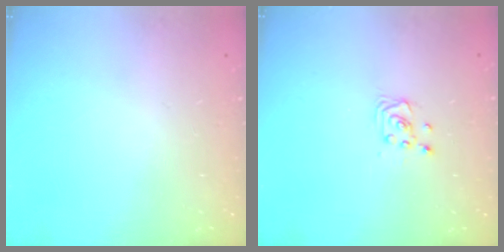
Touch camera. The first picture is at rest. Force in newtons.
{"total": 2.6, "press": 2.6, "slide": 0.2}